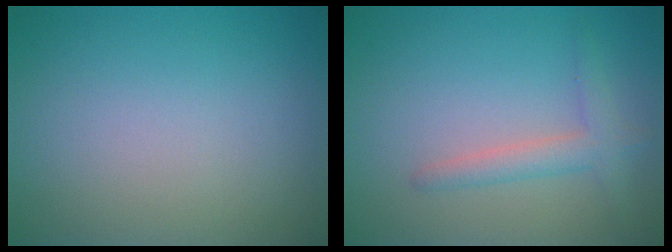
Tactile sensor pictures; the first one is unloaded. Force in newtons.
{"total": 2.3, "press": 2.3, "slide": 0.1}